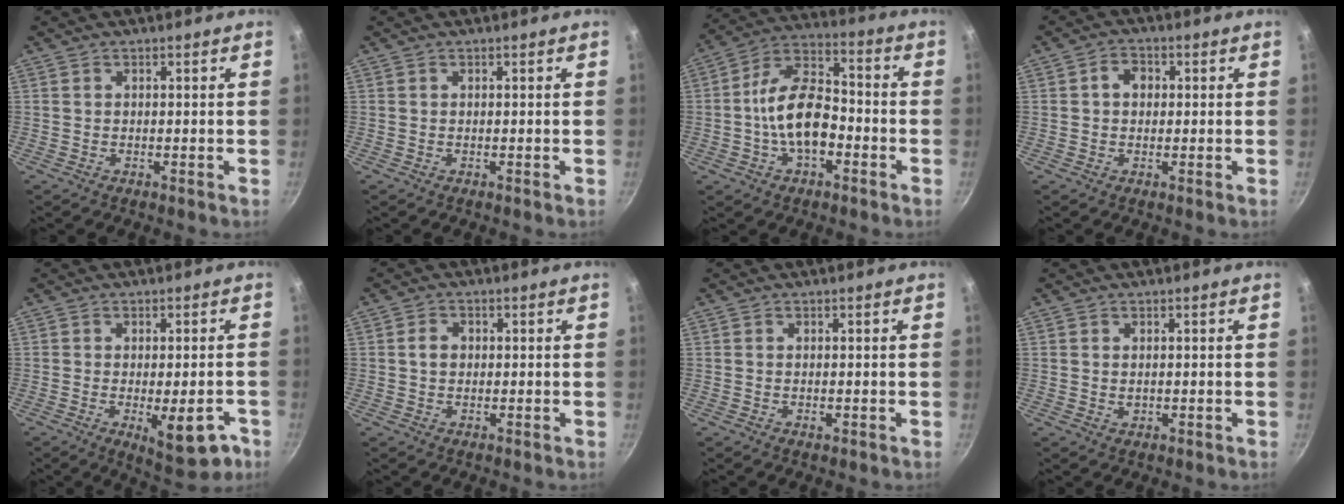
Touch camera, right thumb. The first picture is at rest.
{"total": 0.0}
{"total": 14.0, "force": [-3.2, 8.4, 10.7], "torque": [-0.158, 0.049, -0.070]}
{"total": 3.5, "force": [0.5, 2.8, 2.1], "torque": [-0.015, 0.007, 0.004]}
{"total": 10.3, "force": [-3.9, 3.9, 8.7], "torque": [-0.087, 0.010, -0.040]}
{"total": 2.7, "force": [0.1, 2.2, 1.5], "torque": [-0.016, 0.006, 0.001]}
{"total": 1.0, "force": [-0.3, 0.5, 0.8], "torque": [-0.013, 0.001, -0.004]}
{"total": 1.4, "force": [0.0, 1.1, 0.9], "torque": [-0.014, 0.000, 0.002]}